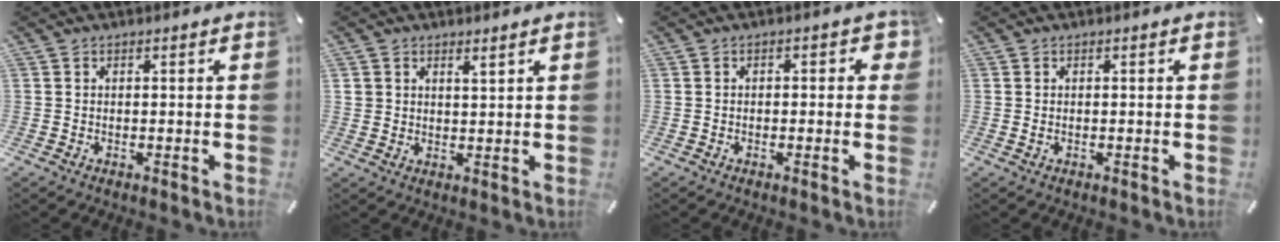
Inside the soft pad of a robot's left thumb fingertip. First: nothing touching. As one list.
[{"total": 2.0, "force": [1.6, 1.2, 0.5], "torque": [-0.010, -0.001, 0.030]}, {"total": 2.3, "force": [-0.6, 1.3, 1.8], "torque": [-0.026, 0.007, -0.014]}, {"total": 0.7, "force": [-0.1, 0.3, 0.6], "torque": [-0.011, 0.000, -0.003]}]